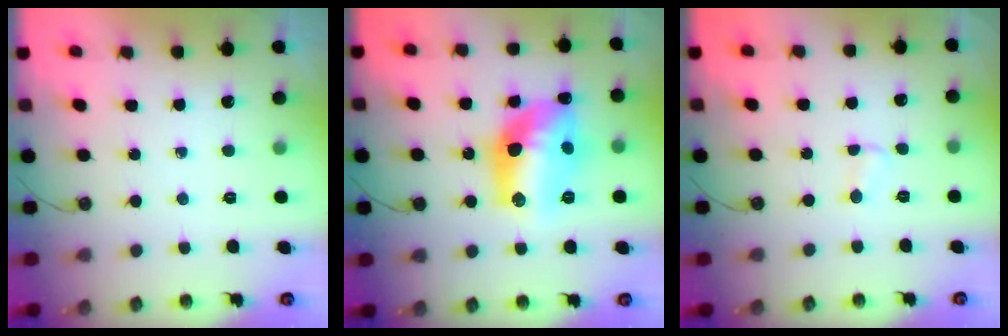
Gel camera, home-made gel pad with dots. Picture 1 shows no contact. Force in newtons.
{"total": 18.9, "press": 18.4, "slide": 4.2}
{"total": 2.1, "press": 2.1, "slide": 0.2}